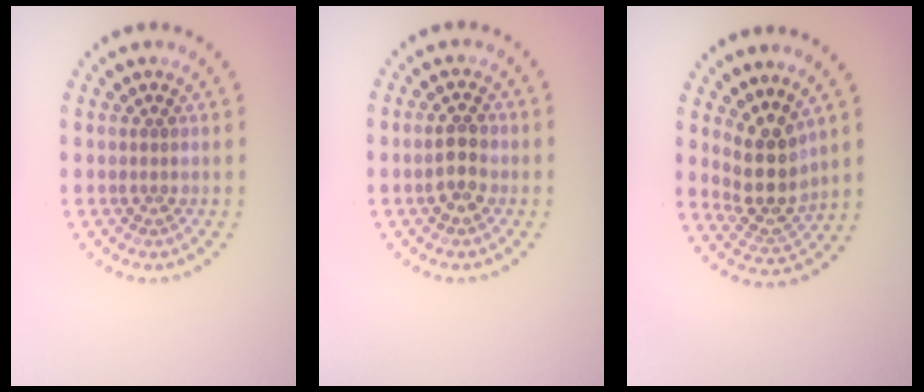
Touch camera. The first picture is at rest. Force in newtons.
{"total": 2.4, "press": 2.4, "slide": 0.3}
{"total": 4.1, "press": 3.3, "slide": 2.4}